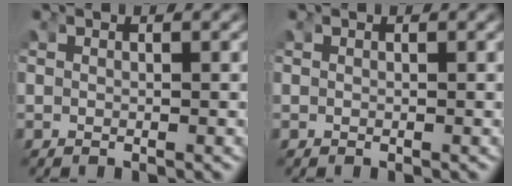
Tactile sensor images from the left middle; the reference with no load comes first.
{"total": 0.0}